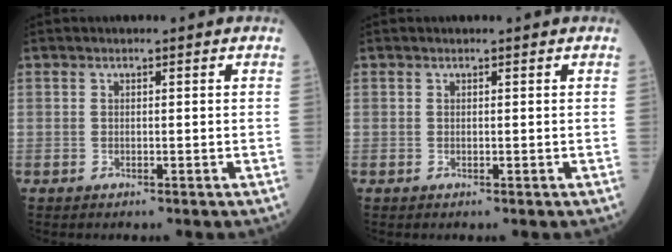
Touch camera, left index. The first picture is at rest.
{"total": 0.0}